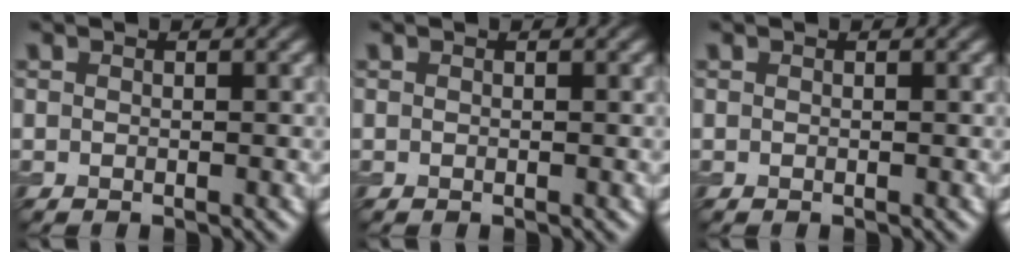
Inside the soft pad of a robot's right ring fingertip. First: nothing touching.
{"total": 0.0}
{"total": 0.0}